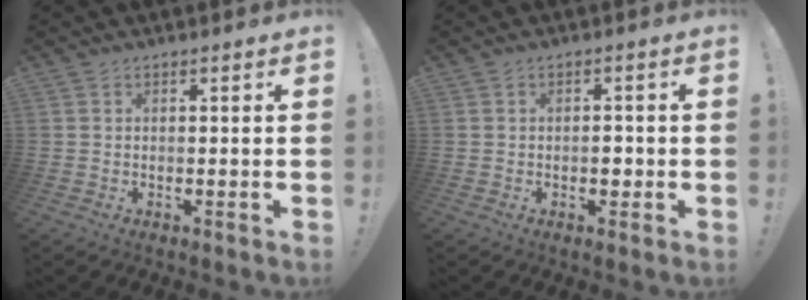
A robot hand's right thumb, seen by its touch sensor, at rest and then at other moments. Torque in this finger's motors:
{"motor_torque": [0.60, 0.76, 0.51, -0.60, 0.20]}